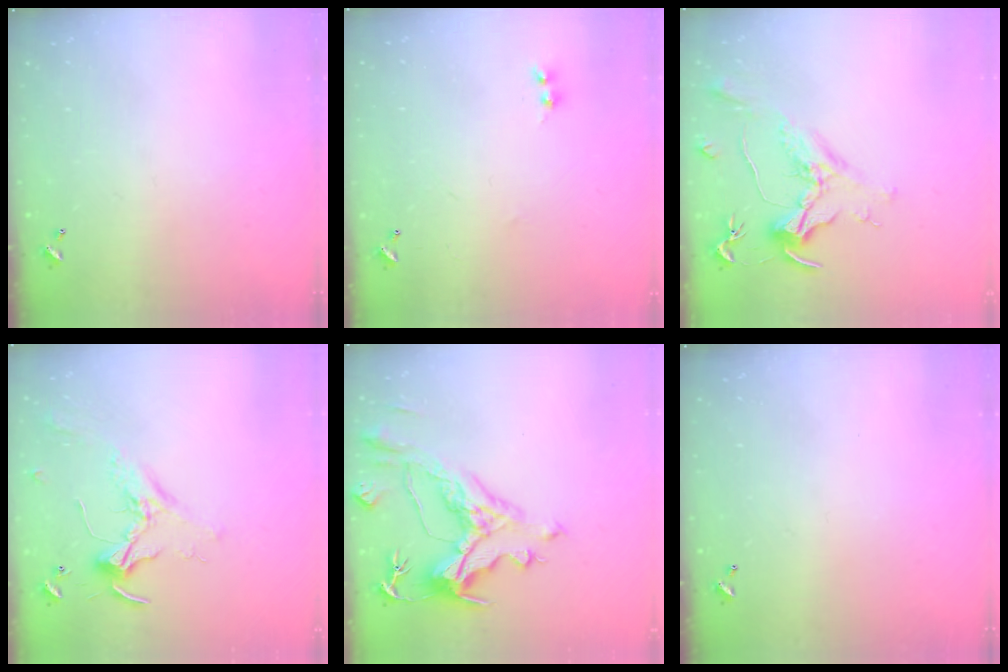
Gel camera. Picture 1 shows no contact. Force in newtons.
{"total": 2.0, "press": 2.0, "slide": 0.5}
{"total": 1.5, "press": 1.3, "slide": 0.8}
{"total": 2.3, "press": 2.3, "slide": 0.5}
{"total": 4.6, "press": 4.2, "slide": 1.8}
{"total": 0.0}